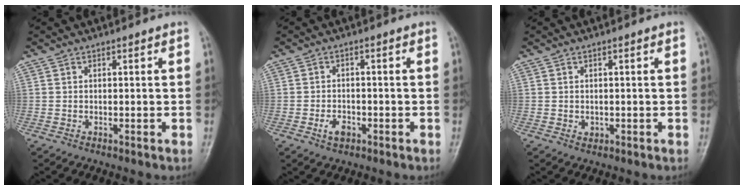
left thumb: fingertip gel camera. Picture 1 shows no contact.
{"total": 3.3, "force": [-1.6, 2.2, 1.9], "torque": [-0.030, 0.009, -0.026]}
{"total": 1.1, "force": [-0.1, 0.9, 0.6], "torque": [-0.005, 0.000, 0.001]}